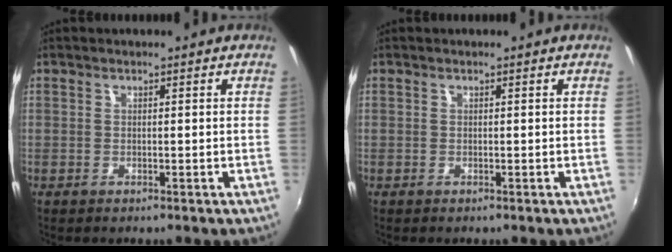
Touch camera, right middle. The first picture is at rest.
{"total": 0.0}